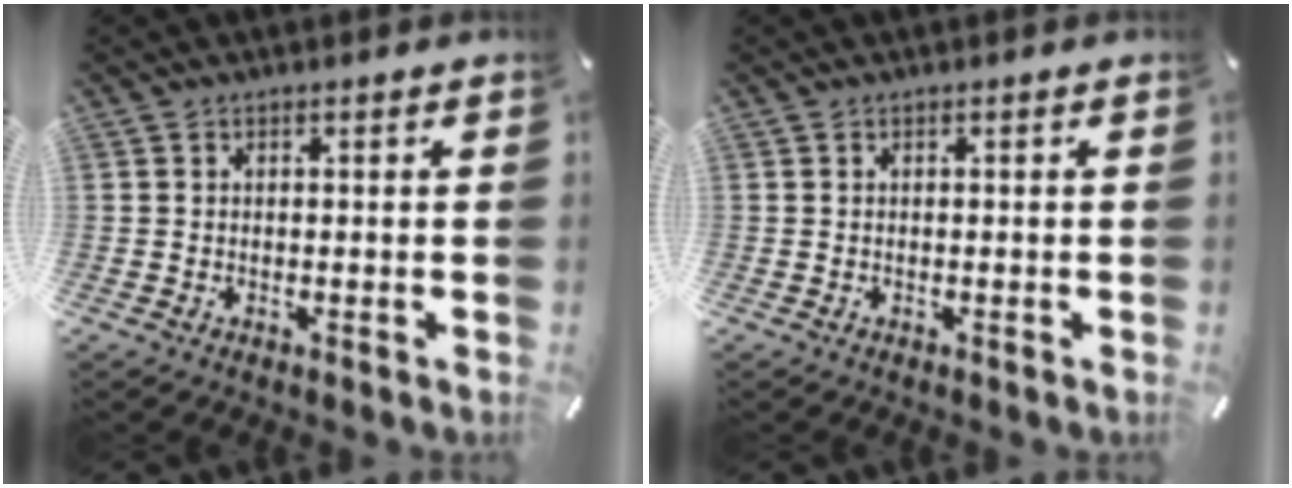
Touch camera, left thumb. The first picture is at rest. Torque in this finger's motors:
{"motor_torque": [0.00, 0.00, 0.01, 0.01, 0.00]}